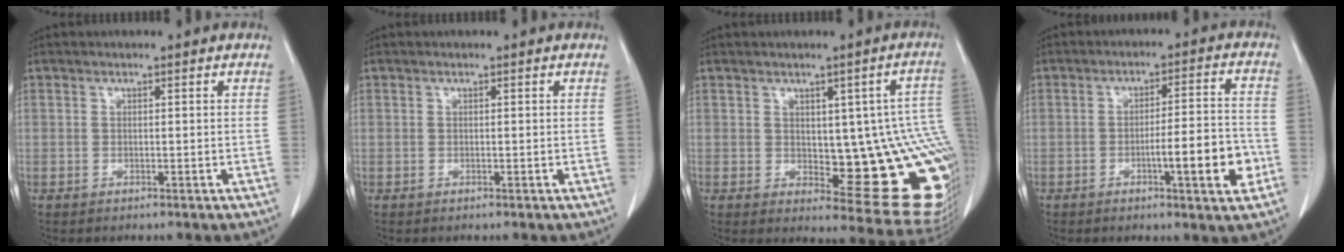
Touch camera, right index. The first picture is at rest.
{"total": 0.0}
{"total": 16.3, "force": [-1.0, 5.2, 15.4], "torque": [-0.118, 0.011, 0.004]}
{"total": 9.2, "force": [-3.2, 0.8, 8.6], "torque": [-0.124, 0.005, -0.046]}